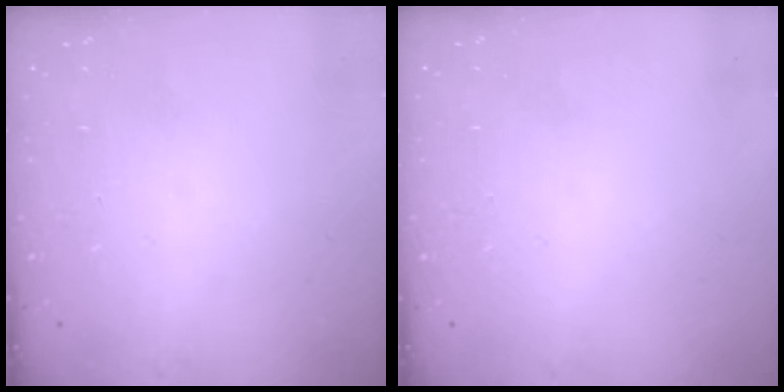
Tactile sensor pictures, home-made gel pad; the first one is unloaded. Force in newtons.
{"total": 0.0}